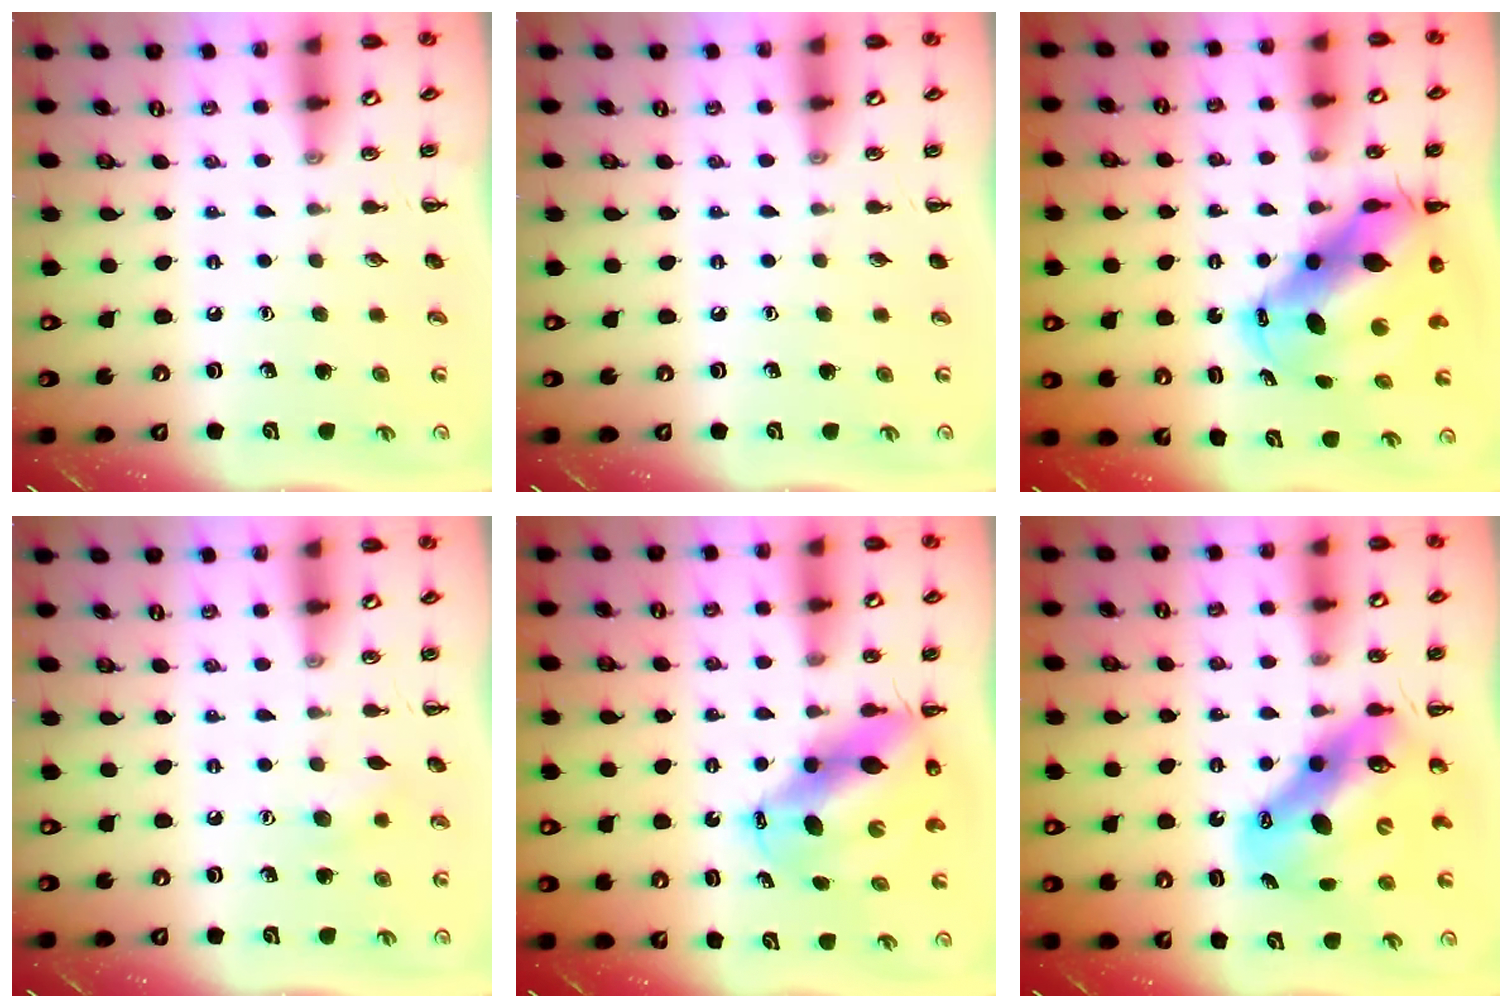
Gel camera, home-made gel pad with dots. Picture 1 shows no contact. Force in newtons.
{"total": 0.0}
{"total": 13.2, "press": 12.7, "slide": 3.8}
{"total": 6.8, "press": 6.7, "slide": 1.2}
{"total": 10.5, "press": 10.2, "slide": 2.6}
{"total": 13.3, "press": 12.8, "slide": 3.5}